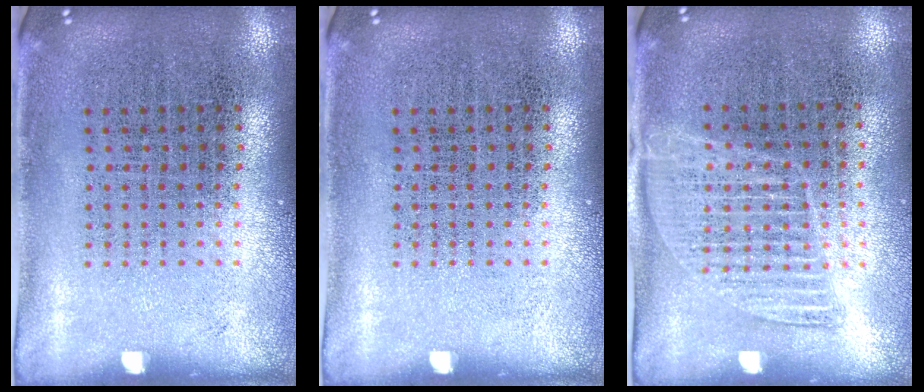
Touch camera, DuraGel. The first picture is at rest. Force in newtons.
{"total": 0.0}
{"total": 1.3, "press": 1.1, "slide": 0.6}